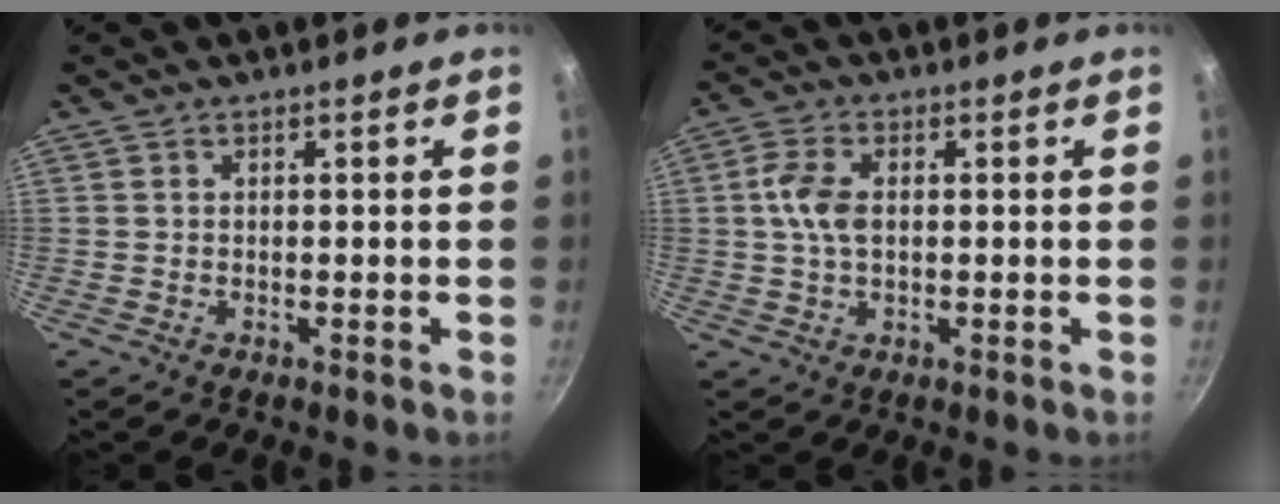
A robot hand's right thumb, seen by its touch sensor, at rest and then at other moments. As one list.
[{"total": 5.9, "force": [0.5, 3.5, 4.7], "torque": [-0.093, 0.010, 0.006]}]